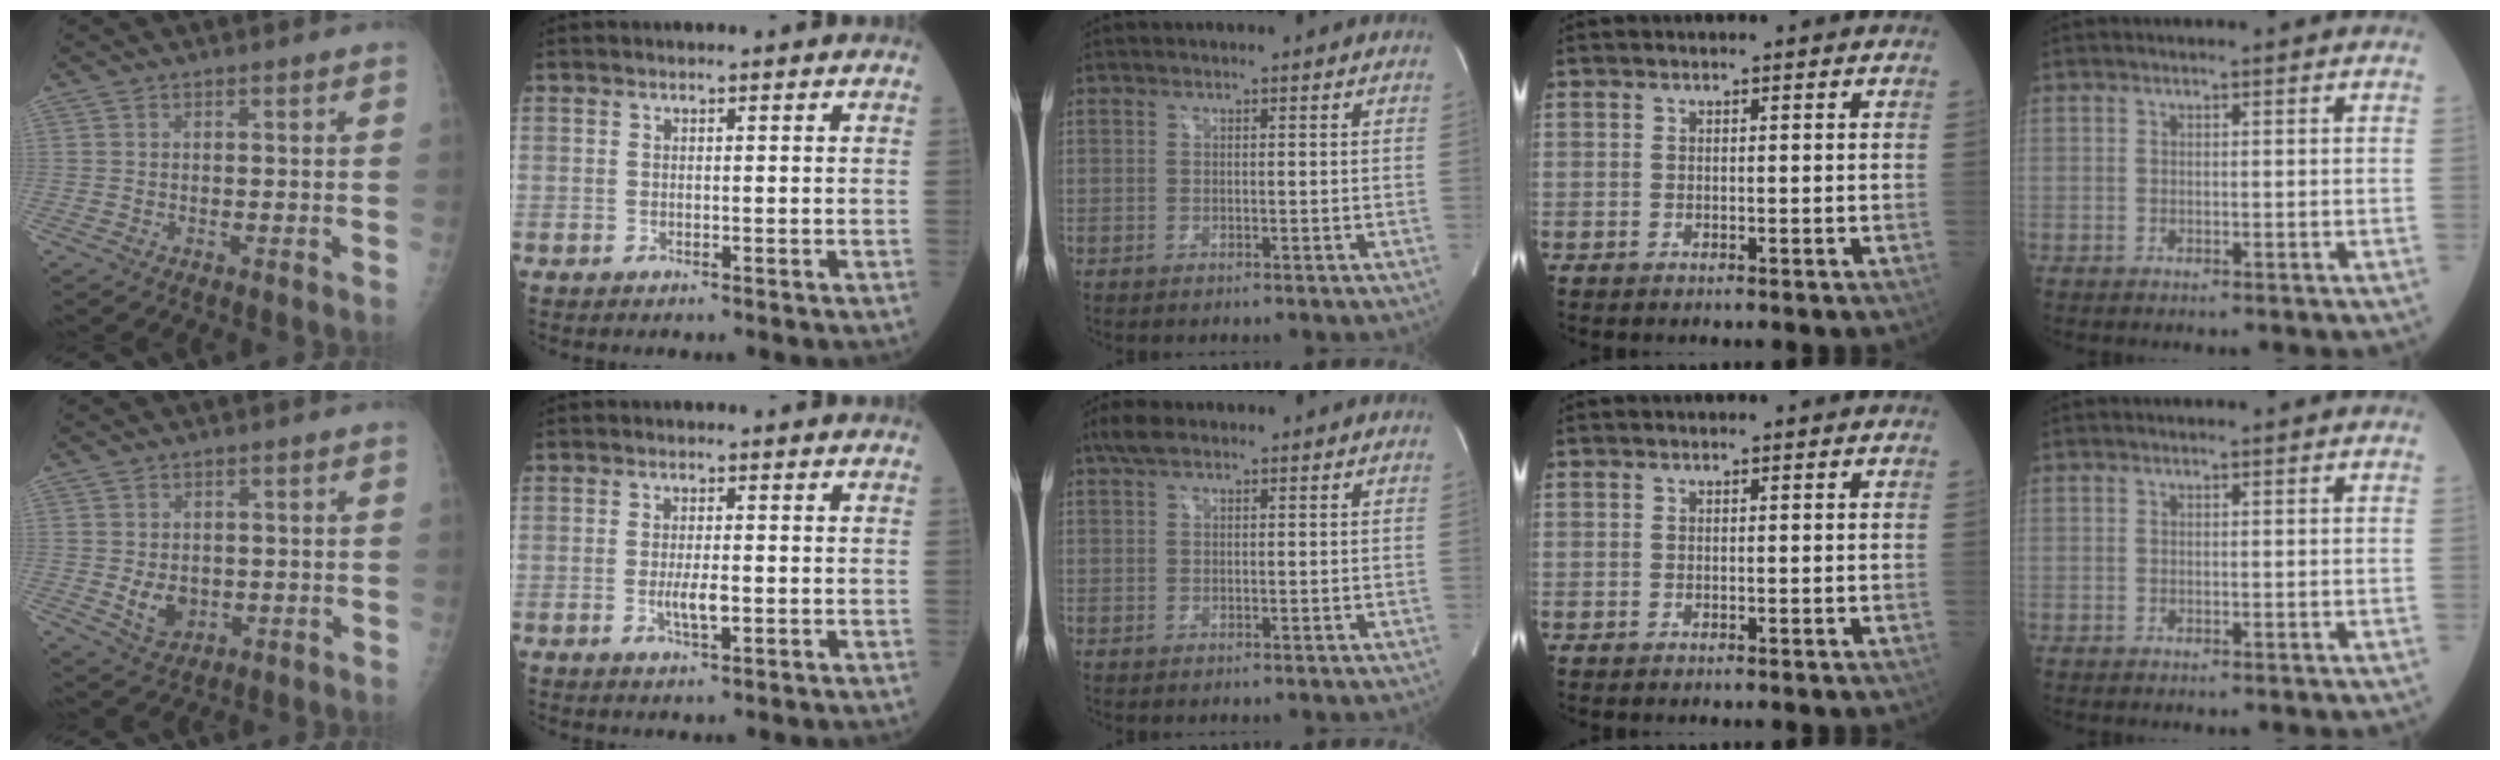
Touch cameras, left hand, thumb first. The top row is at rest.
{"thumb": {"total": 5.1, "force": [-0.3, 4.0, 3.2], "torque": [-0.035, -0.008, 0.010]}, "index": {"total": 3.1, "force": [-0.6, 0.8, 3.0], "torque": [-0.061, -0.003, -0.010]}, "middle": {"total": 2.9, "force": [2.0, 1.0, 1.8], "torque": [-0.043, 0.021, 0.040]}}